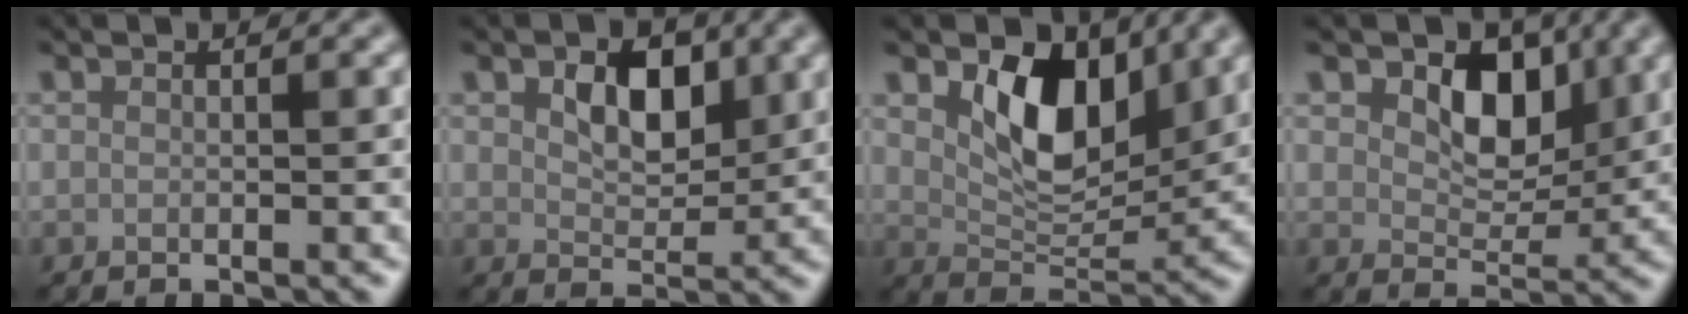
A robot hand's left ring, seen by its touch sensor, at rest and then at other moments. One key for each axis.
{"total": 4.3, "fx": 1.4, "fy": 2.7, "fz": 3.1, "tx": -0.053, "ty": -0.001, "tz": 0.019}
{"total": 7.6, "fx": 2.8, "fy": 4.5, "fz": 5.4, "tx": -0.090, "ty": -0.012, "tz": 0.048}
{"total": 5.3, "fx": 2.0, "fy": 3.4, "fz": 3.5, "tx": -0.055, "ty": -0.008, "tz": 0.023}